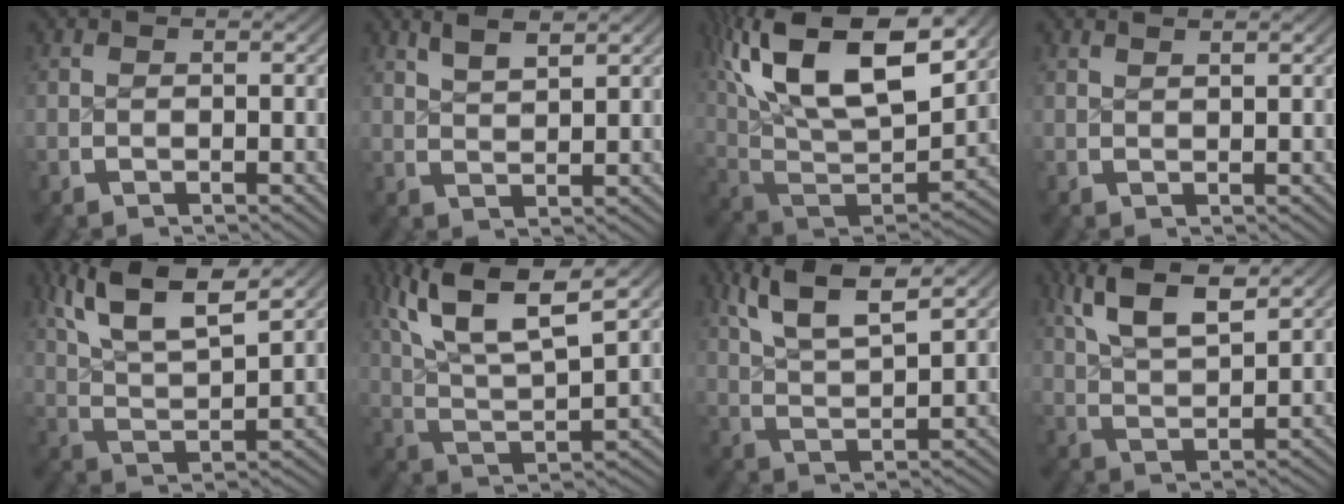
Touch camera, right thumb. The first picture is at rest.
{"total": 3.3, "force": [2.8, 0.4, 1.7], "torque": [-0.027, 0.006, 0.056]}
{"total": 15.6, "force": [3.6, 9.3, 12.0], "torque": [-0.260, -0.032, 0.068]}
{"total": 1.2, "force": [1.1, -0.2, 0.4], "torque": [-0.003, 0.002, 0.023]}
{"total": 10.3, "force": [4.6, 5.7, 7.2], "torque": [-0.145, -0.009, 0.076]}
{"total": 11.6, "force": [4.2, 6.7, 8.6], "torque": [-0.177, -0.013, 0.067]}
{"total": 7.4, "force": [4.1, 3.4, 5.1], "torque": [-0.099, -0.005, 0.075]}
{"total": 6.7, "force": [4.1, 2.7, 4.5], "torque": [-0.088, 0.001, 0.079]}